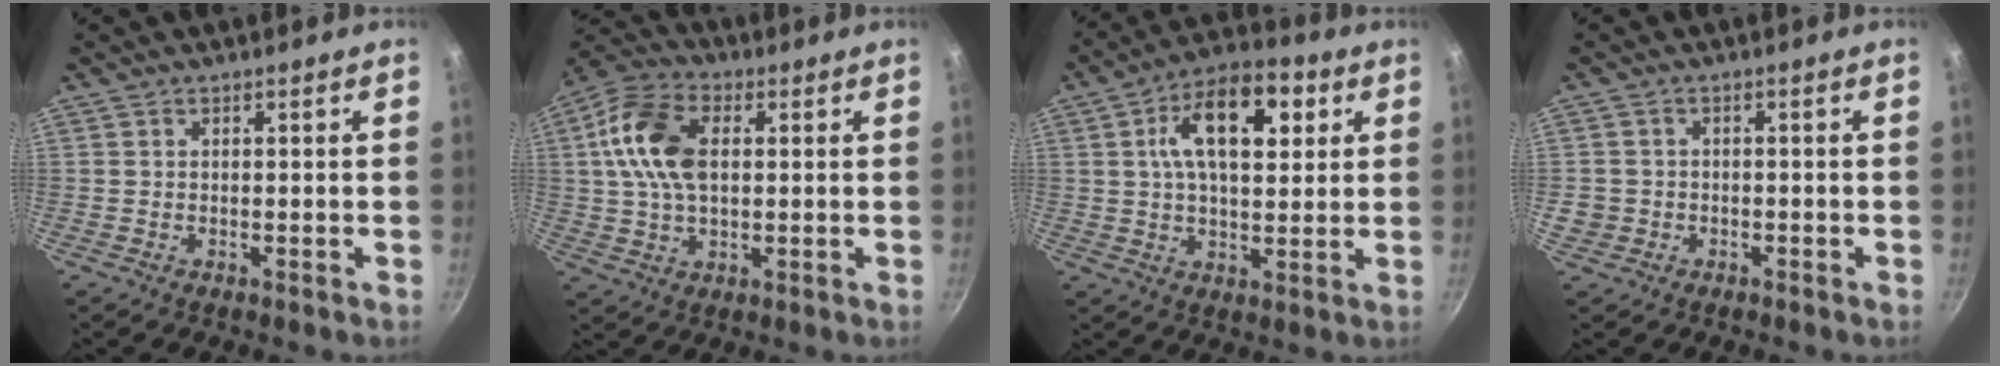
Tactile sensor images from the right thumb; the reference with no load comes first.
{"total": 14.0, "force": [2.5, 8.8, 10.6], "torque": [-0.183, 0.014, 0.034]}
{"total": 15.6, "force": [4.6, 8.3, 12.3], "torque": [-0.168, 0.001, 0.061]}
{"total": 3.2, "force": [-0.9, 3.0, 0.9], "torque": [-0.017, 0.014, -0.012]}